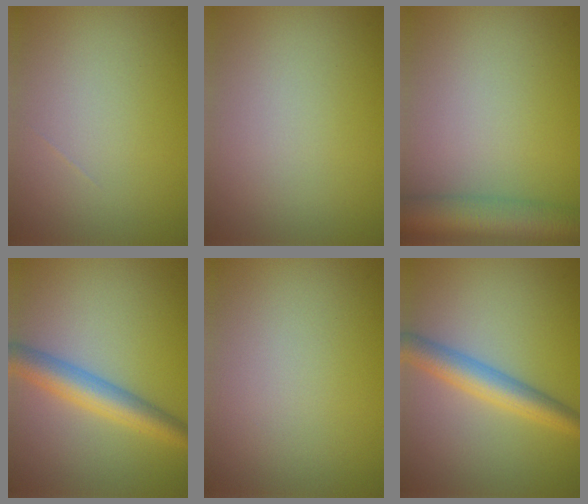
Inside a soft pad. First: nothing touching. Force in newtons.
{"total": 0.0}
{"total": 6.9, "press": 6.9, "slide": 0.2}
{"total": 4.8, "press": 4.8, "slide": 0.1}
{"total": 0.0}
{"total": 4.3, "press": 4.3, "slide": 0.0}